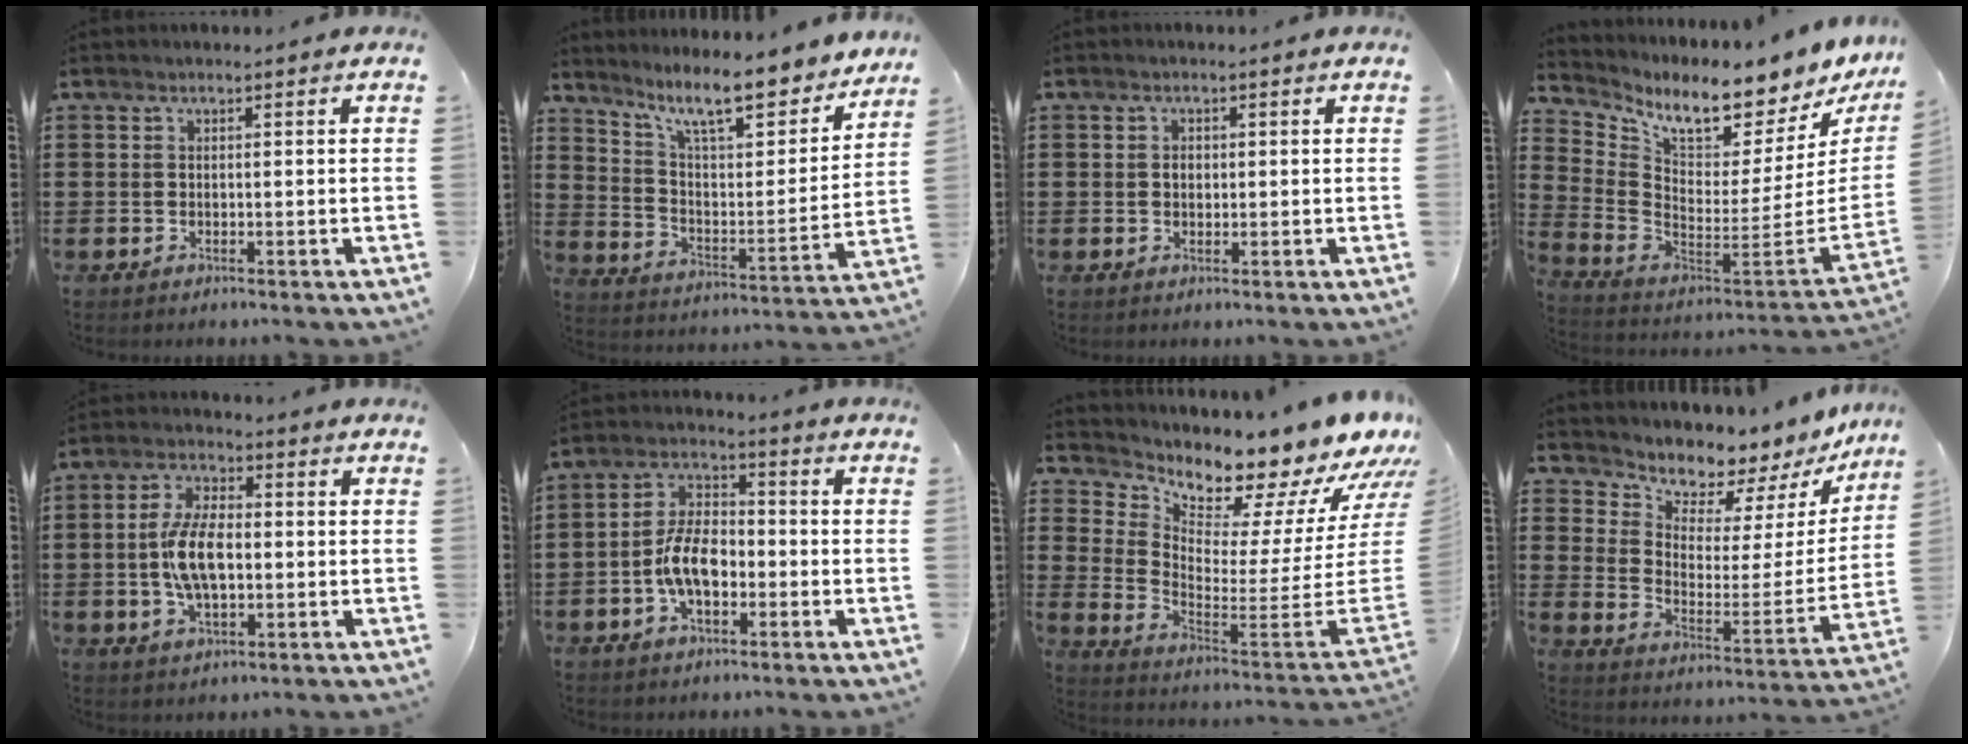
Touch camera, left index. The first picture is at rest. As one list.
[{"total": 11.1, "force": [9.0, 1.9, 6.2], "torque": [-0.125, -0.053, 0.152]}, {"total": 1.3, "force": [0.2, 0.9, 0.8], "torque": [-0.019, 0.006, 0.004]}, {"total": 6.2, "force": [5.6, 1.0, 2.5], "torque": [-0.069, -0.066, 0.087]}, {"total": 8.4, "force": [-0.5, 4.1, 7.3], "torque": [-0.159, 0.004, -0.014]}, {"total": 7.7, "force": [-2.2, 4.1, 6.1], "torque": [-0.131, 0.009, -0.047]}, {"total": 7.0, "force": [6.7, 0.7, 1.7], "torque": [-0.046, -0.094, 0.101]}, {"total": 6.5, "force": [6.1, 2.2, -0.3], "torque": [-0.023, -0.066, 0.101]}]